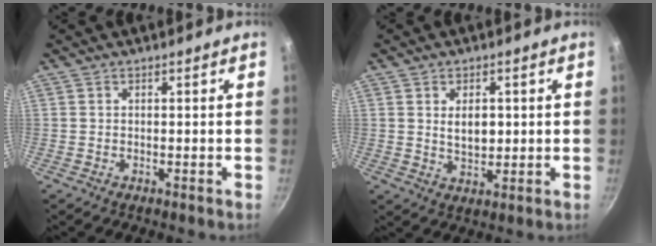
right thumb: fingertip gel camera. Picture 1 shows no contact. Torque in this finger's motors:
{"motor_torque": [-0.52, 0.20, 0.42, -0.02, 0.10]}